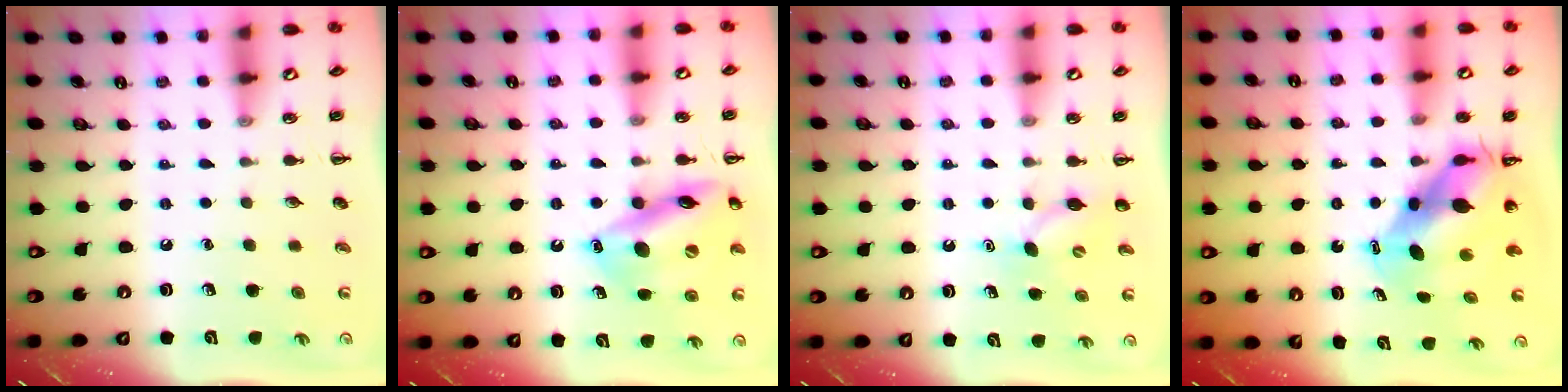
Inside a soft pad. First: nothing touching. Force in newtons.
{"total": 16.3, "press": 16.1, "slide": 2.2}
{"total": 6.8, "press": 6.6, "slide": 1.6}
{"total": 8.4, "press": 8.0, "slide": 2.4}